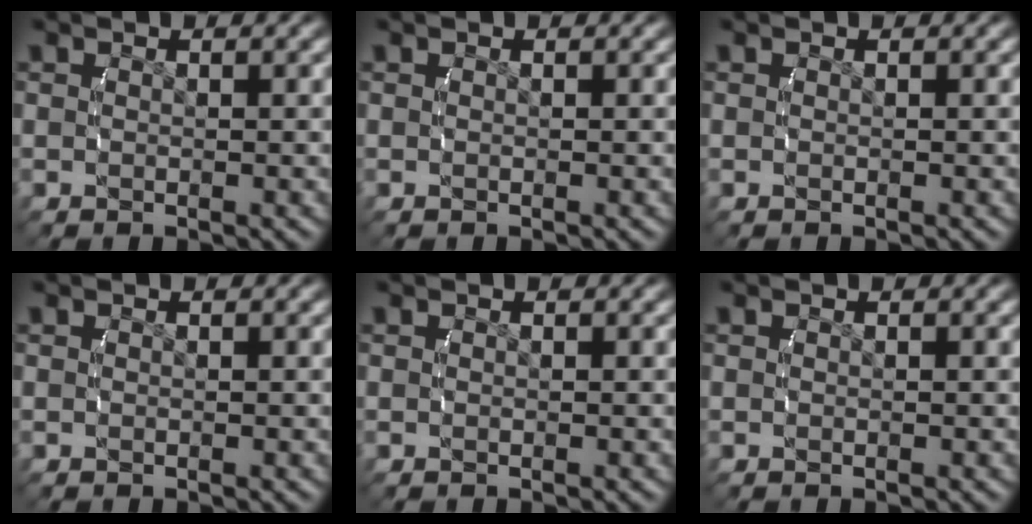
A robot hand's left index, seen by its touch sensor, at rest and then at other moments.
{"total": 0.0}
{"total": 0.0}
{"total": 0.0}
{"total": 0.0}
{"total": 0.0}